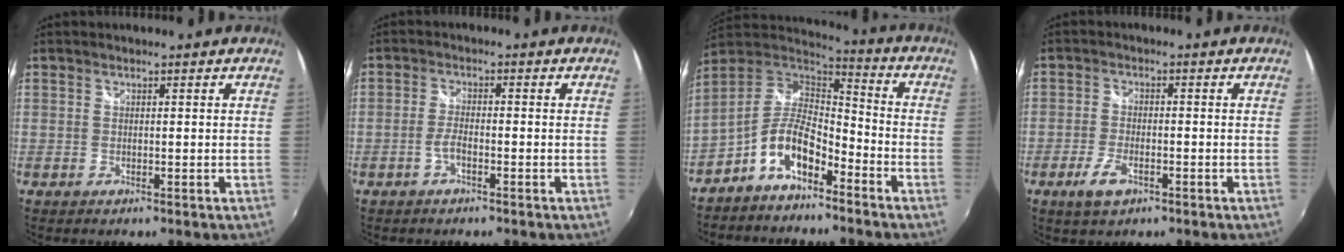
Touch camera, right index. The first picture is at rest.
{"total": 2.4, "force": [-1.5, 0.5, 1.7], "torque": [-0.045, 0.006, -0.033]}
{"total": 11.1, "force": [-6.2, 4.8, 7.8], "torque": [-0.166, 0.014, -0.115]}
{"total": 5.1, "force": [-2.9, 2.2, 3.6], "torque": [-0.086, -0.007, -0.053]}